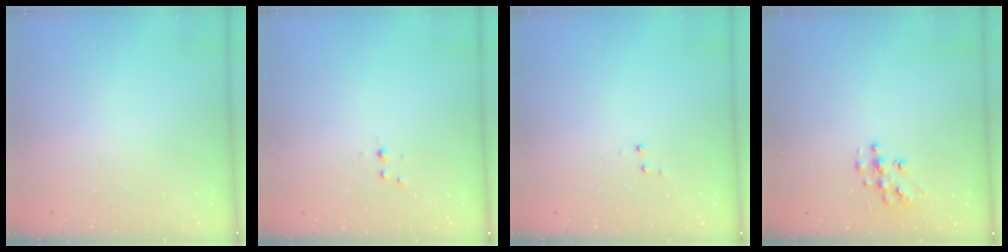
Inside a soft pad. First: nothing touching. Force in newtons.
{"total": 2.7, "press": 2.3, "slide": 1.4}
{"total": 3.3, "press": 3.3, "slide": 0.7}
{"total": 8.3, "press": 8.3, "slide": 0.3}